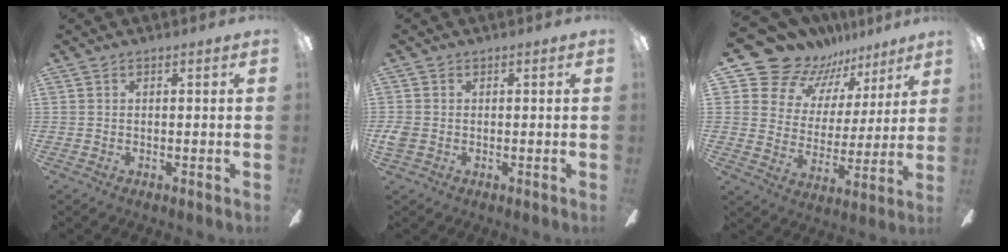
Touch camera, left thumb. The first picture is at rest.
{"total": 2.5, "force": [-0.5, 2.0, 1.4], "torque": [-0.029, 0.004, -0.009]}
{"total": 15.0, "force": [12.6, 7.8, 2.0], "torque": [-0.068, -0.107, 0.236]}